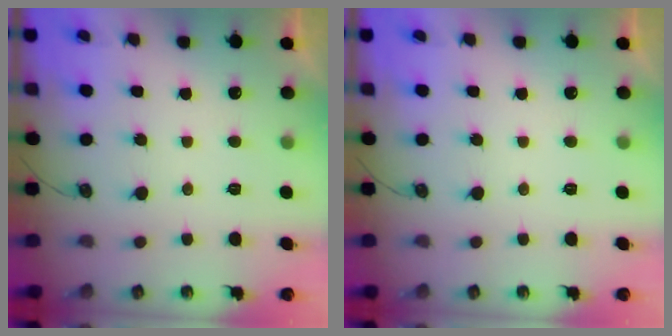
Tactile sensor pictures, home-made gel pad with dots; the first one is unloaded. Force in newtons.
{"total": 0.0}